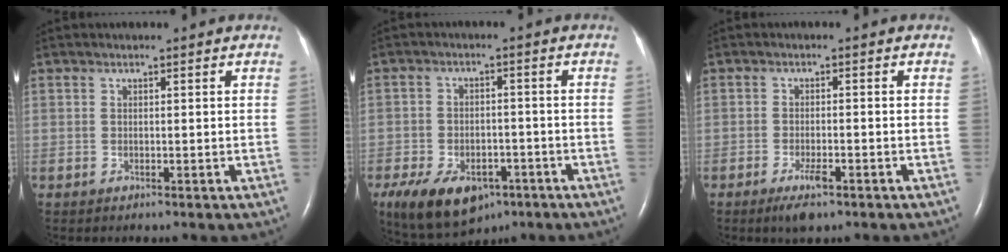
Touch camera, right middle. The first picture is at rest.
{"total": 12.7, "force": [-7.4, 7.5, 7.1], "torque": [-0.146, 0.001, -0.109]}
{"total": 3.4, "force": [-2.1, 0.7, 2.6], "torque": [-0.054, -0.005, -0.035]}